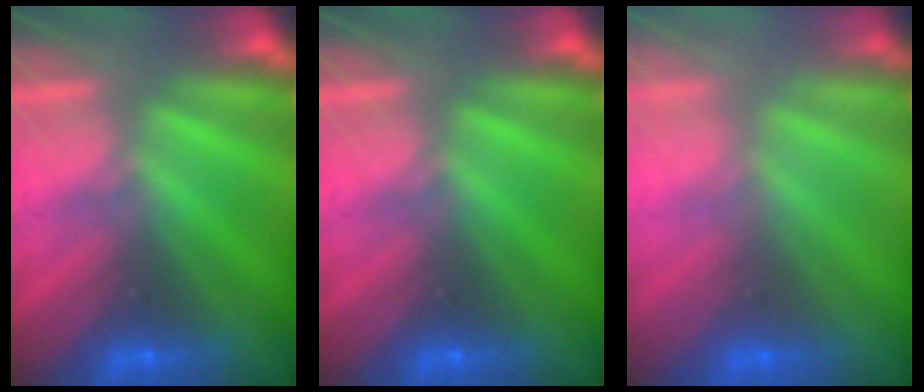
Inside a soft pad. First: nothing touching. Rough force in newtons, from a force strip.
{"total": 0.0}
{"total": 2.5}